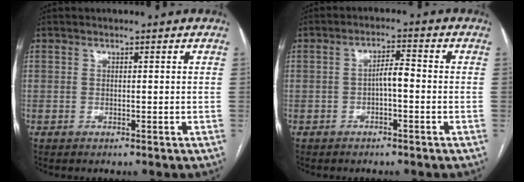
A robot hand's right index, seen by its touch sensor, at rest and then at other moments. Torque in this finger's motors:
{"motor_torque": [0.69, -0.07, 0.25, 0.07]}